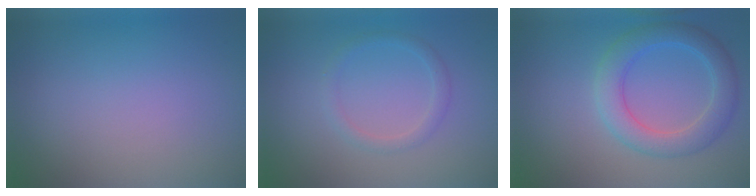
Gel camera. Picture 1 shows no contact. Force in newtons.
{"total": 1.5, "press": 1.5, "slide": 0.1}
{"total": 3.6, "press": 3.6, "slide": 0.3}